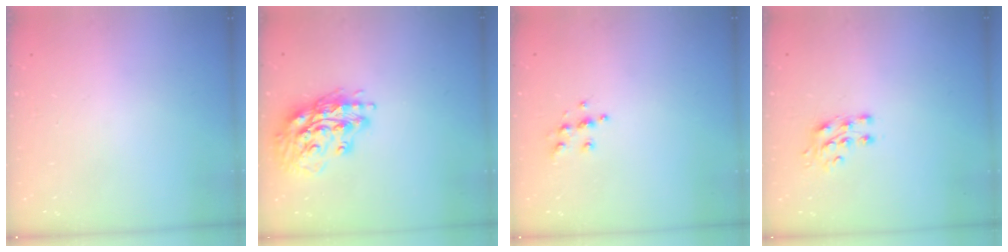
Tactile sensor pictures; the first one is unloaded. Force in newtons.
{"total": 16.7, "press": 16.5, "slide": 2.3}
{"total": 5.9, "press": 5.9, "slide": 0.6}
{"total": 7.1, "press": 7.1, "slide": 0.8}